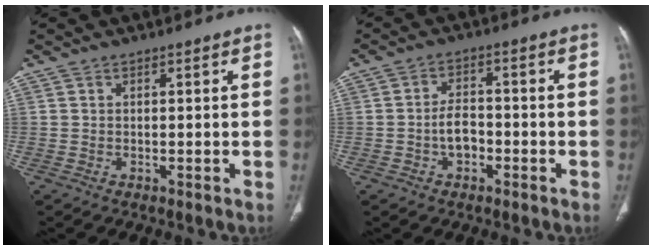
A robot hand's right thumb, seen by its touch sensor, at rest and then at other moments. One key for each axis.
{"total": 4.6, "fx": -1.7, "fy": 3.0, "fz": 3.1, "tx": -0.048, "ty": 0.021, "tz": -0.033}